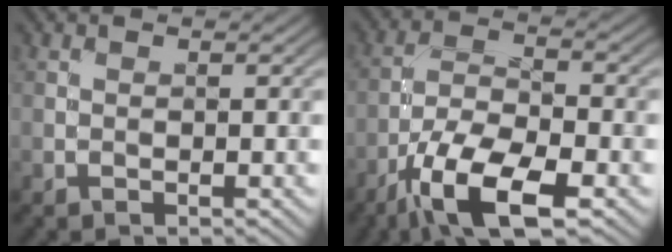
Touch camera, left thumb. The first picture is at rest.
{"total": 10.9, "force": [-6.4, 3.7, 8.0], "torque": [-0.153, -0.005, -0.129]}